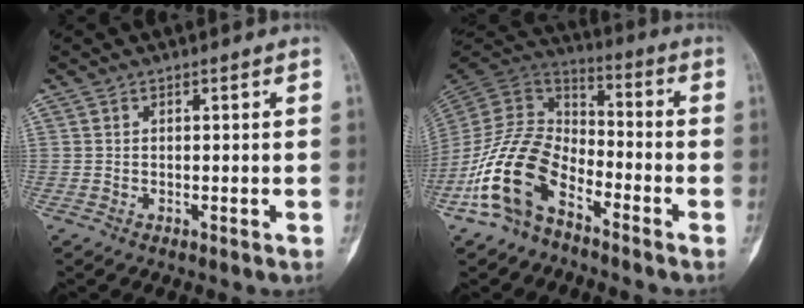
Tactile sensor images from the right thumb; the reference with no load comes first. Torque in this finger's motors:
{"motor_torque": [2.32, 1.67, 1.34, -1.43, 0.55]}